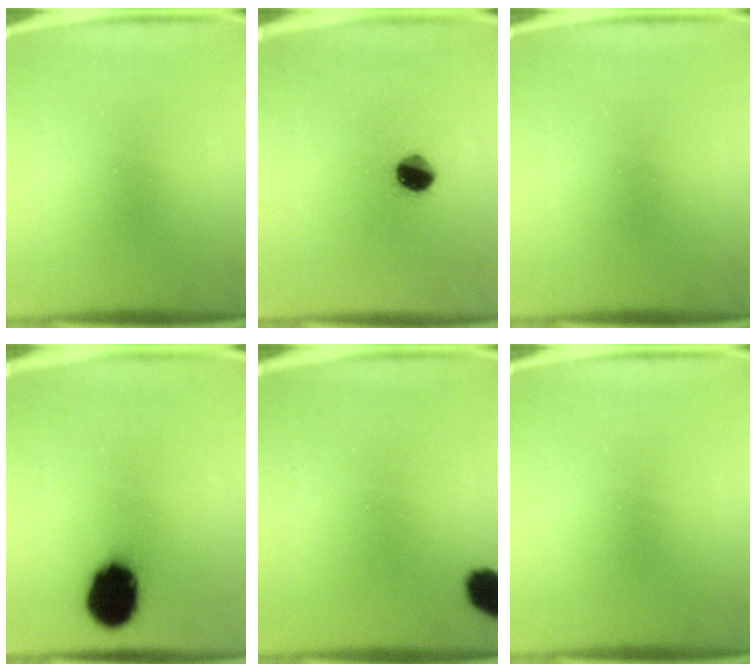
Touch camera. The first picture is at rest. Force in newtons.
{"total": 6.5}
{"total": 0.0}
{"total": 14.5}
{"total": 6.3}
{"total": 0.0}